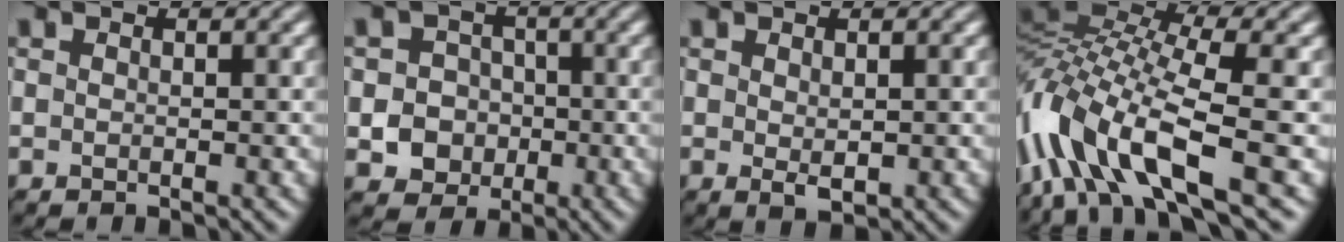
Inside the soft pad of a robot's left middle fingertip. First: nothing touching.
{"total": 4.3, "force": [-1.0, 3.9, 1.5], "torque": [-0.003, 0.002, -0.032]}
{"total": 1.4, "force": [0.1, 0.7, 1.2], "torque": [-0.021, -0.005, 0.006]}
{"total": 11.3, "force": [-3.4, 4.0, 9.9], "torque": [-0.199, 0.020, -0.074]}